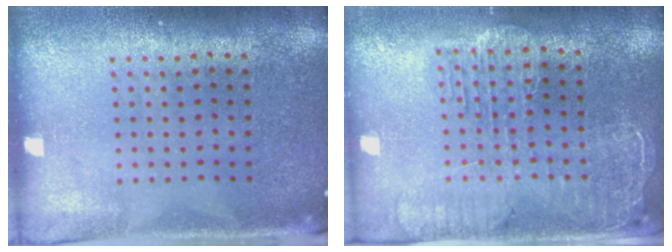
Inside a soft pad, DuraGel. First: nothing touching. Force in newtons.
{"total": 2.5, "press": 2.1, "slide": 1.3}